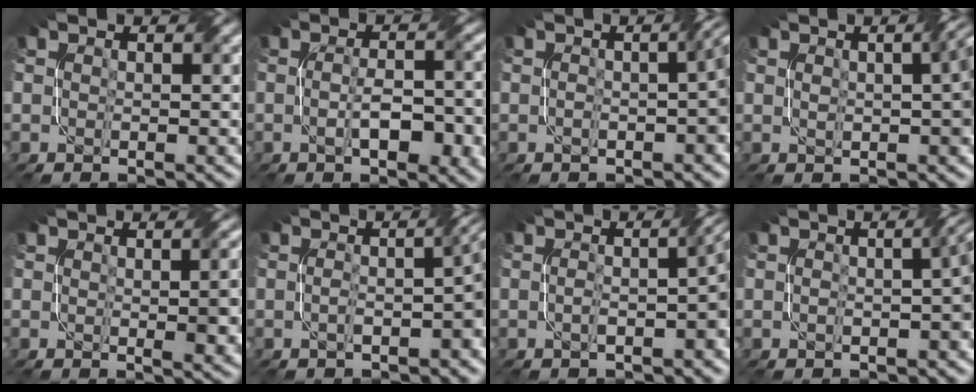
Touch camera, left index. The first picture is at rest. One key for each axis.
{"total": 5.8, "fx": -1.4, "fy": 1.8, "fz": 5.3, "tx": -0.091, "ty": -0.003, "tz": -0.020}
{"total": 3.9, "fx": -0.6, "fy": 1.0, "fz": 3.7, "tx": -0.051, "ty": 0.008, "tz": -0.010}
{"total": 3.5, "fx": 0.4, "fy": 0.9, "fz": 3.4, "tx": -0.049, "ty": 0.009, "tz": 0.008}
{"total": 4.5, "fx": 0.1, "fy": 1.2, "fz": 4.4, "tx": -0.044, "ty": 0.005, "tz": 0.006}
{"total": 4.8, "fx": -1.1, "fy": 1.4, "fz": 4.5, "tx": -0.062, "ty": 0.007, "tz": -0.016}
{"total": 4.8, "fx": -0.9, "fy": 1.4, "fz": 4.5, "tx": -0.060, "ty": 0.008, "tz": -0.013}
{"total": 3.4, "fx": -0.6, "fy": 0.8, "fz": 3.3, "tx": -0.048, "ty": 0.009, "tz": -0.010}